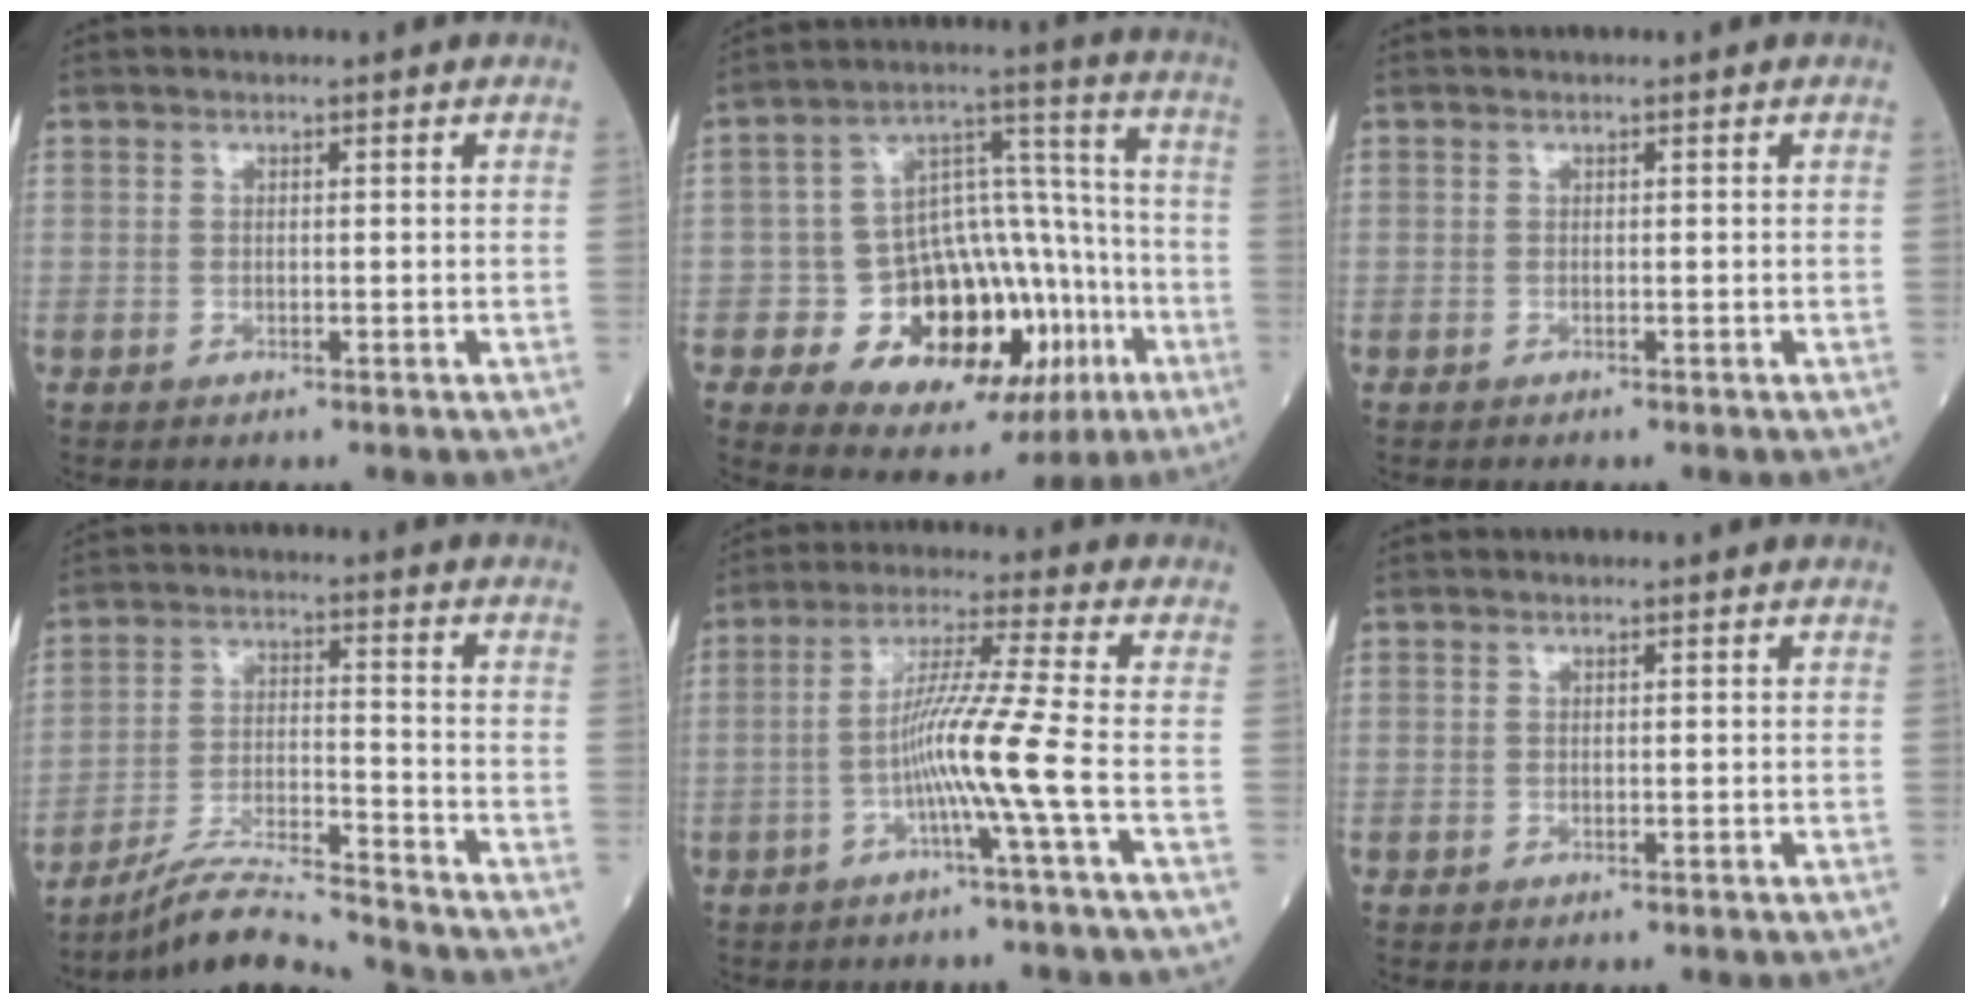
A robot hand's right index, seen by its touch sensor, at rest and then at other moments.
{"total": 18.7, "force": [-6.8, 10.6, 13.9], "torque": [-0.189, 0.042, -0.085]}
{"total": 0.0}
{"total": 9.4, "force": [-8.9, -1.2, 2.6], "torque": [-0.051, -0.002, -0.160]}
{"total": 8.5, "force": [-2.4, -2.4, 7.8], "torque": [-0.151, 0.006, -0.047]}
{"total": 0.0}